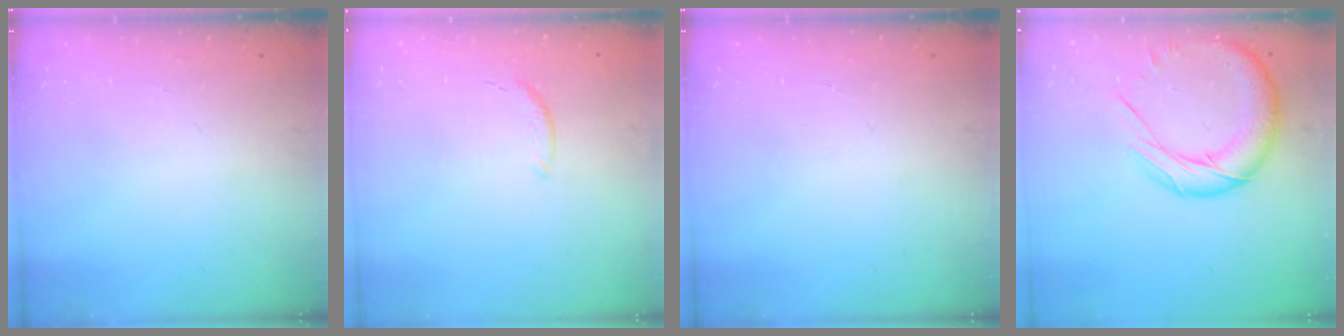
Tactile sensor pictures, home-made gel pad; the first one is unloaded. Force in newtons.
{"total": 5.7, "press": 5.7, "slide": 1.0}
{"total": 0.0}
{"total": 16.5, "press": 16.4, "slide": 1.9}